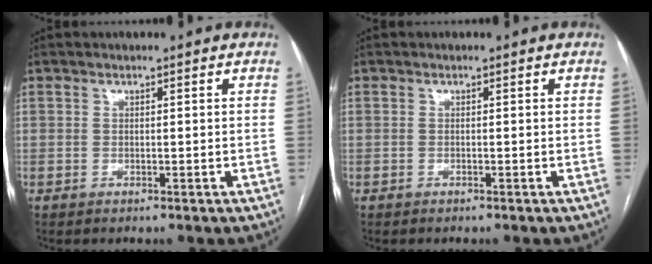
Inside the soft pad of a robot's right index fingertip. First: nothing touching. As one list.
[{"total": 0.0}]